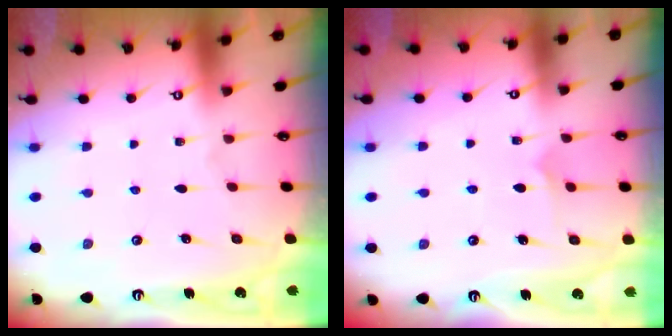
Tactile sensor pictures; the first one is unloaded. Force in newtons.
{"total": 5.3, "press": 5.3, "slide": 0.3}